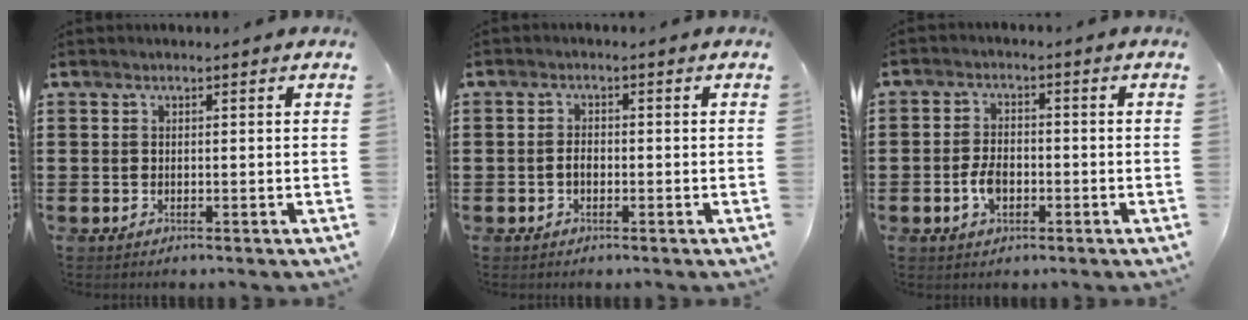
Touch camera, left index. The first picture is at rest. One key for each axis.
{"total": 1.7, "fx": -0.4, "fy": 0.9, "fz": 1.4, "tx": -0.028, "ty": 0.004, "tz": -0.009}
{"total": 4.2, "fx": -1.3, "fy": 2.5, "fz": 3.1, "tx": -0.070, "ty": -0.001, "tz": -0.027}